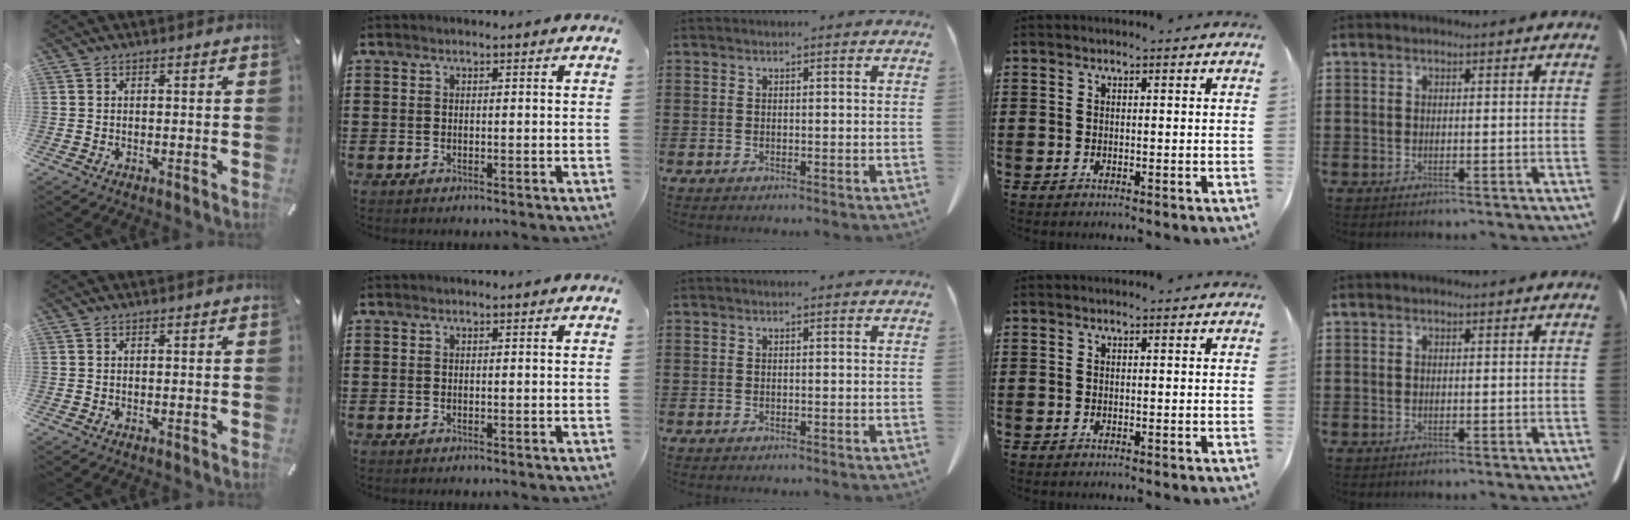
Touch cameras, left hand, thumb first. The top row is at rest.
{}